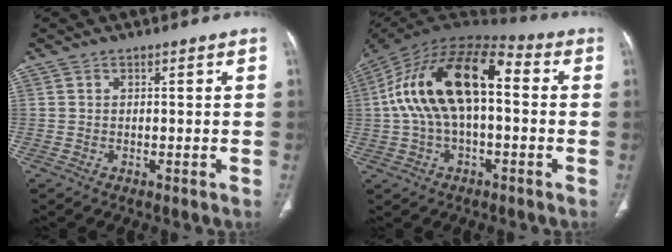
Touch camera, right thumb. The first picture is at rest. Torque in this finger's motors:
{"motor_torque": [2.50, 2.51, 1.34, 0.07, 0.69]}